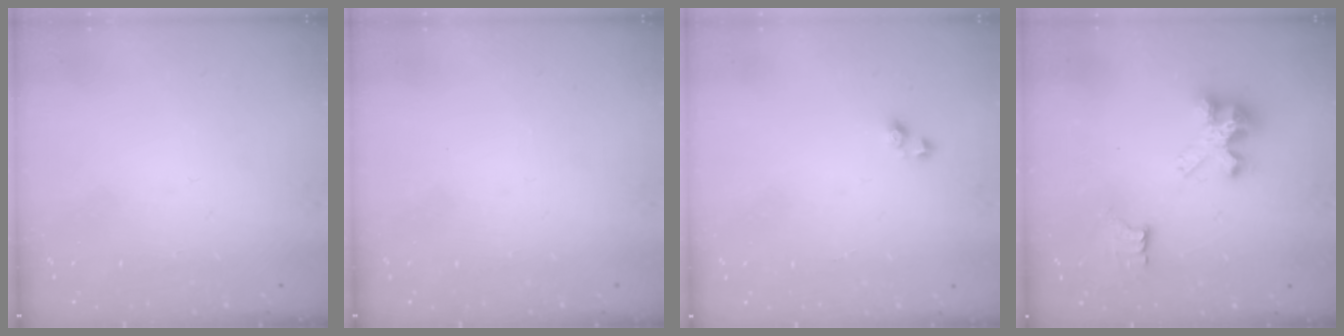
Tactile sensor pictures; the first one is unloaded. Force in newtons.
{"total": 0.0}
{"total": 2.8, "press": 2.8, "slide": 0.3}
{"total": 7.7, "press": 7.6, "slide": 0.4}